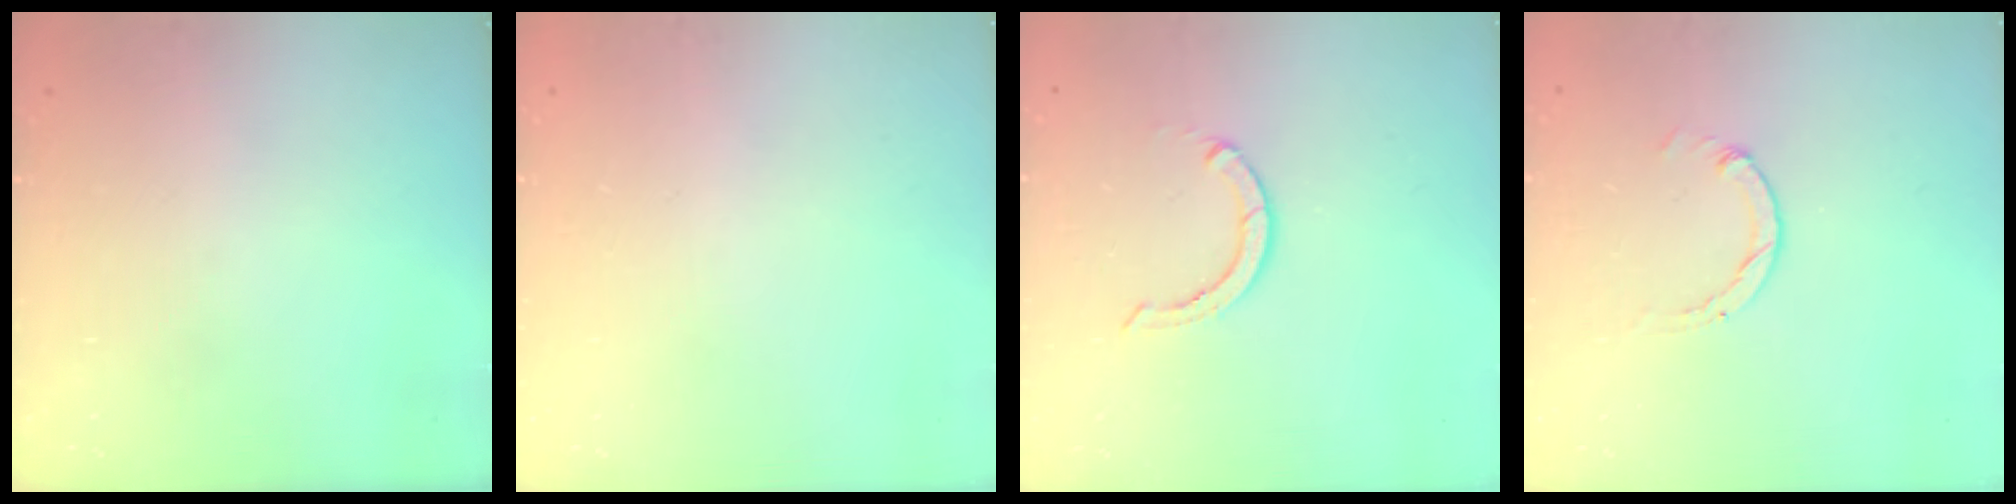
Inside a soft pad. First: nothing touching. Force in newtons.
{"total": 2.6, "press": 2.6, "slide": 0.2}
{"total": 2.9, "press": 2.9, "slide": 0.1}
{"total": 1.3, "press": 1.2, "slide": 0.2}